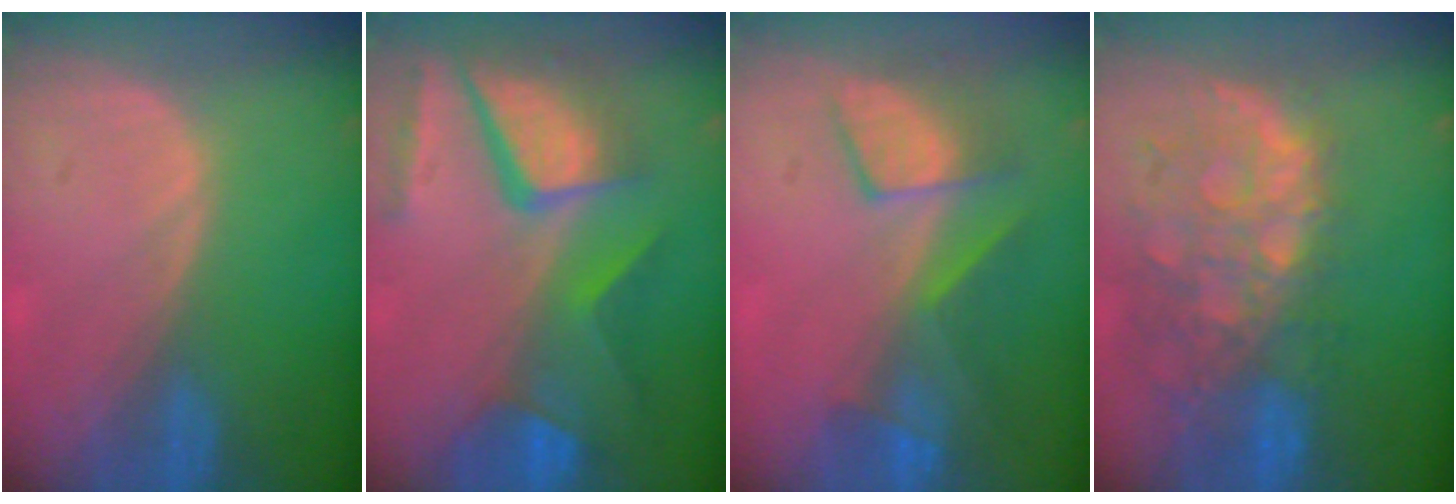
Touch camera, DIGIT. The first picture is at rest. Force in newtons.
{"total": 11.8, "press": 9.8, "slide": 6.6}
{"total": 7.6, "press": 7.2, "slide": 2.5}
{"total": 12.0, "press": 10.0, "slide": 6.7}